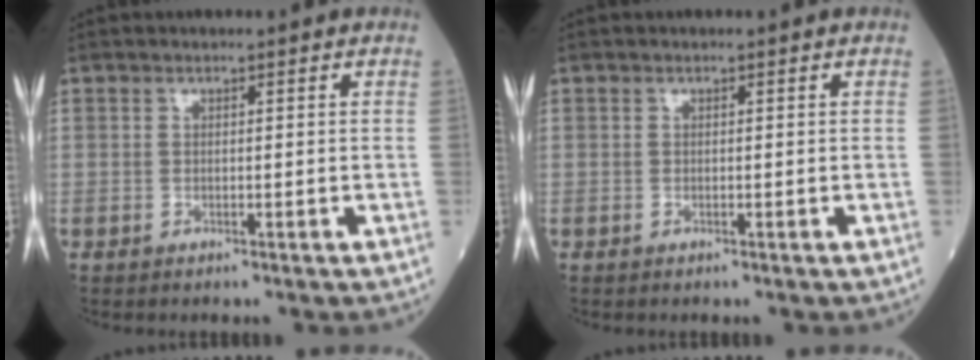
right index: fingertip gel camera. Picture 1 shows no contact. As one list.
[{"total": 0.0}]